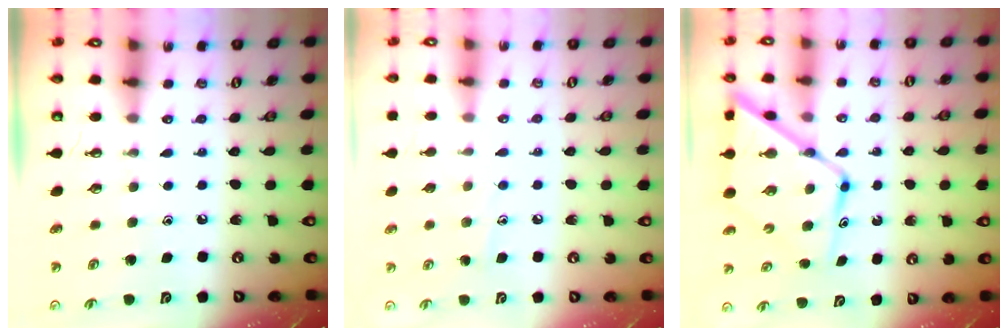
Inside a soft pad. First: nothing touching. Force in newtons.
{"total": 5.7, "press": 5.7, "slide": 0.4}
{"total": 14.6, "press": 14.6, "slide": 1.2}